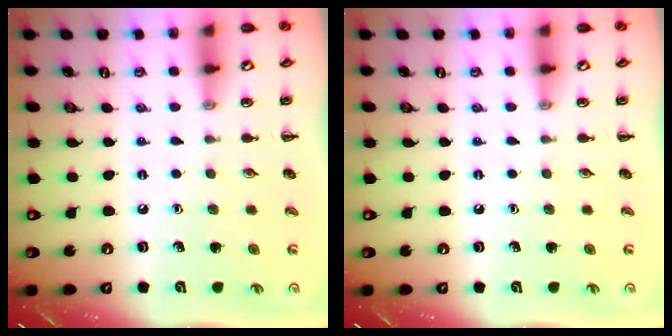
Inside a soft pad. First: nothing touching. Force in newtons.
{"total": 0.0}